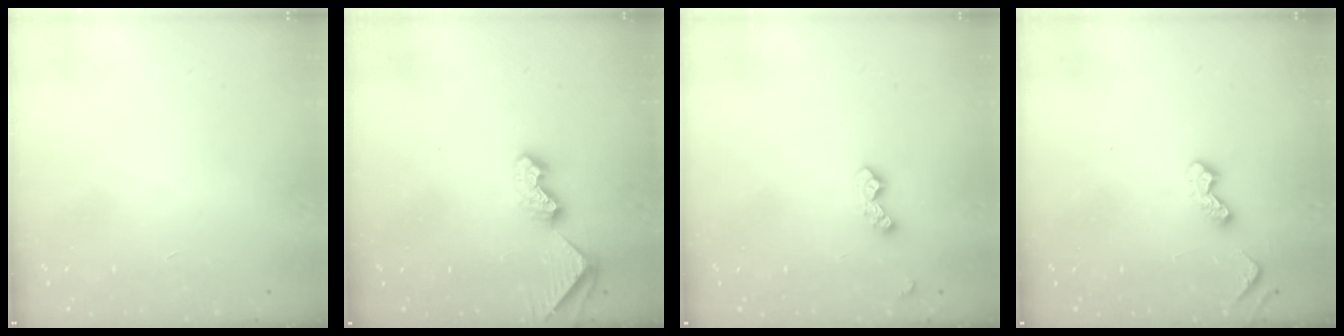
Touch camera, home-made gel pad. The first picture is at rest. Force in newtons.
{"total": 8.7, "press": 8.7, "slide": 0.7}
{"total": 7.7, "press": 7.6, "slide": 0.8}
{"total": 4.7, "press": 4.7, "slide": 0.8}